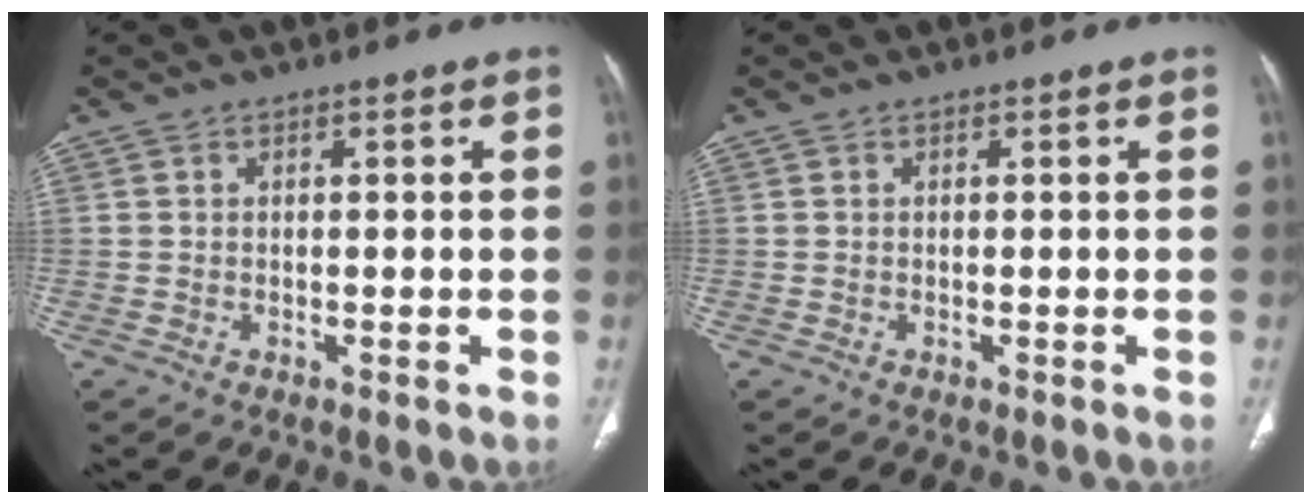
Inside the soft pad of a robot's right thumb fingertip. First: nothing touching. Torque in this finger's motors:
{"motor_torque": [1.64, 1.53, 0.00, 0.00, 0.00]}